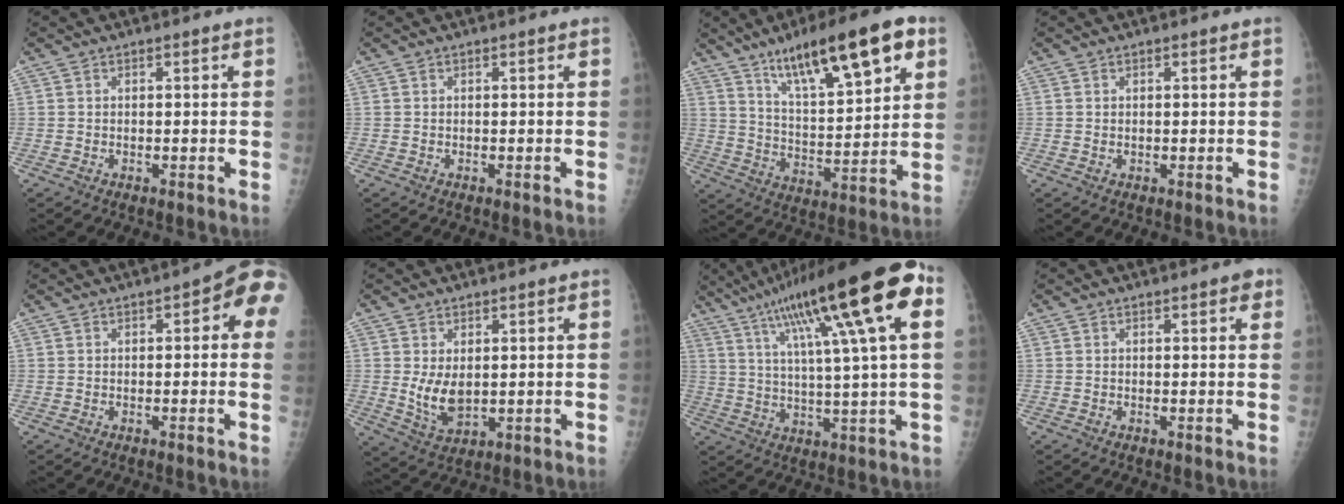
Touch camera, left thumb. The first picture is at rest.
{"total": 0.0}
{"total": 19.8, "force": [11.0, 5.5, 15.5], "torque": [-0.216, -0.035, 0.184]}
{"total": 0.6, "force": [0.1, 0.3, 0.4], "torque": [-0.009, 0.002, 0.005]}
{"total": 7.7, "force": [1.8, 2.7, 7.0], "torque": [-0.060, 0.012, 0.007]}
{"total": 6.4, "force": [0.6, 3.8, 5.1], "torque": [-0.081, -0.015, 0.025]}
{"total": 24.0, "force": [10.0, 3.3, 21.6], "torque": [-0.348, 0.011, 0.157]}
{"total": 2.0, "force": [1.0, 0.6, 1.6], "torque": [-0.016, 0.001, 0.009]}